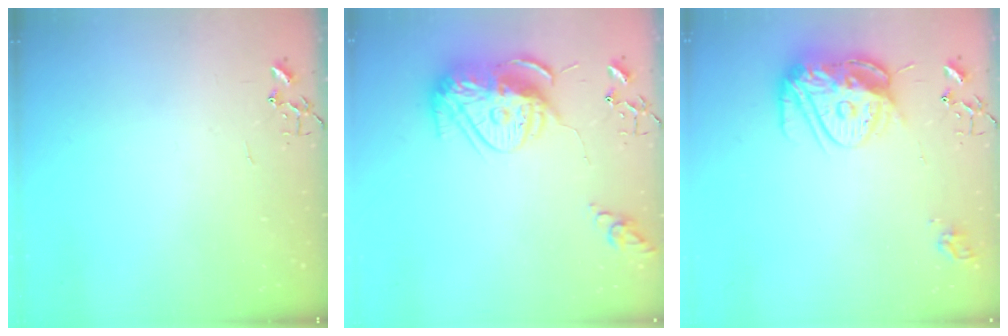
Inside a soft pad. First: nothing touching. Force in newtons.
{"total": 16.0, "press": 16.0, "slide": 1.5}
{"total": 19.1, "press": 19.1, "slide": 1.5}